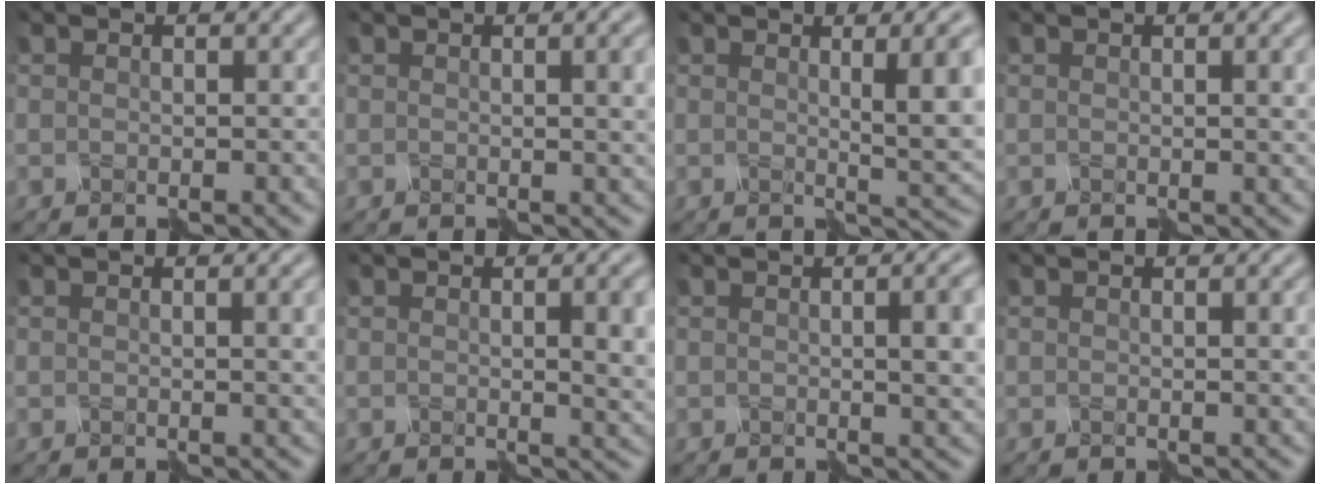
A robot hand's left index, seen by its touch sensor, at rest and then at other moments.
{"total": 3.2, "force": [0.8, 0.8, 3.0], "torque": [-0.018, 0.002, 0.013]}
{"total": 5.1, "force": [0.8, 0.7, 5.0], "torque": [-0.063, -0.001, 0.014]}
{"total": 2.0, "force": [0.7, 0.2, 1.9], "torque": [-0.018, 0.002, 0.011]}
{"total": 2.3, "force": [0.7, 0.3, 2.1], "torque": [-0.018, 0.002, 0.012]}
{"total": 4.2, "force": [0.2, 1.0, 4.1], "torque": [-0.042, -0.008, 0.009]}
{"total": 4.1, "force": [0.1, 0.9, 3.9], "torque": [-0.026, 0.002, 0.002]}
{"total": 1.2, "force": [0.4, -0.2, 1.1], "torque": [-0.011, 0.001, 0.008]}